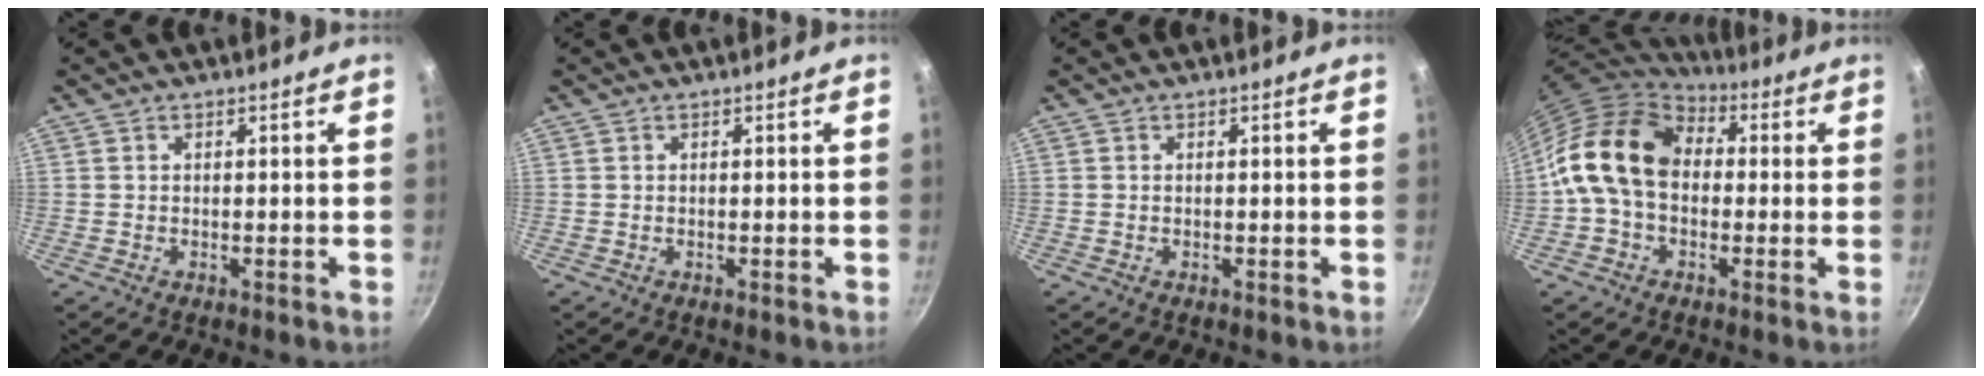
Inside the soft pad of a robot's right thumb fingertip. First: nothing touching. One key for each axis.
{"total": 0.0}
{"total": 0.0}
{"total": 15.6, "fx": 0.7, "fy": 11.3, "fz": 10.6, "tx": -0.167, "ty": 0.033, "tz": -0.005}